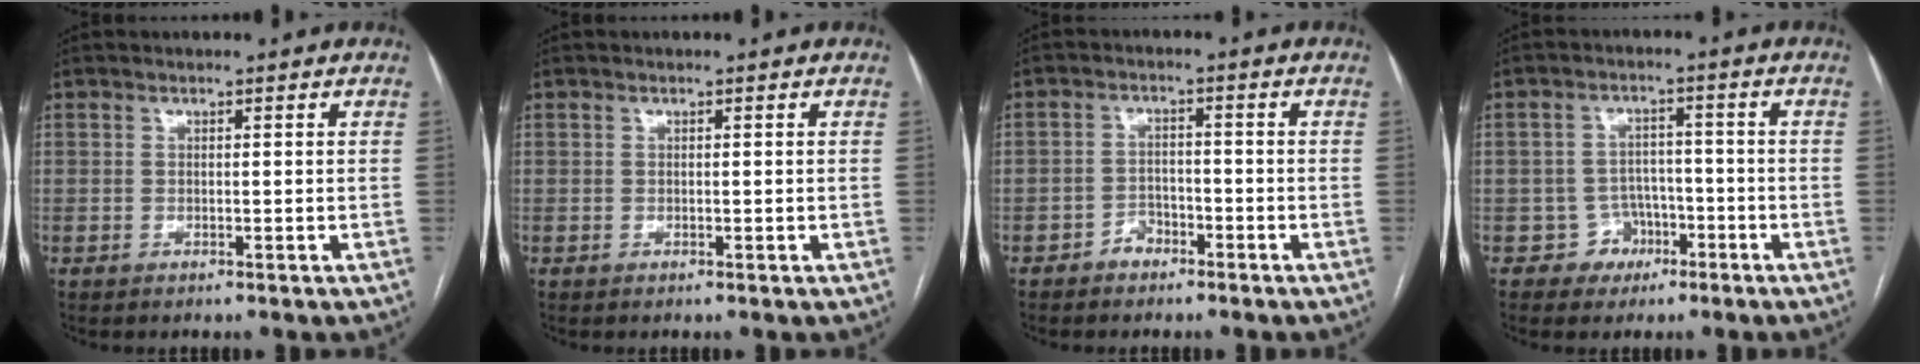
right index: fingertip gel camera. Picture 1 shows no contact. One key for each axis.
{"total": 0.0}
{"total": 2.8, "fx": -2.0, "fy": 1.9, "fz": 0.8, "tx": -0.010, "ty": 0.010, "tz": -0.032}
{"total": 4.5, "fx": -2.2, "fy": 4.0, "fz": 0.0, "tx": 0.013, "ty": 0.019, "tz": -0.029}